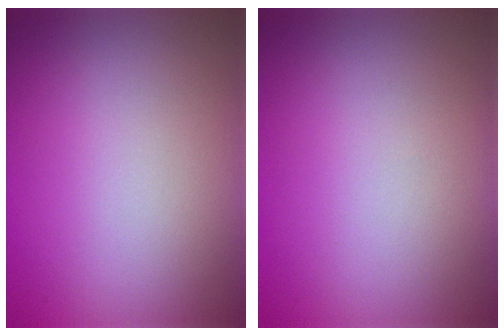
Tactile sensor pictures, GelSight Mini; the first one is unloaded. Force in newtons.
{"total": 0.0}